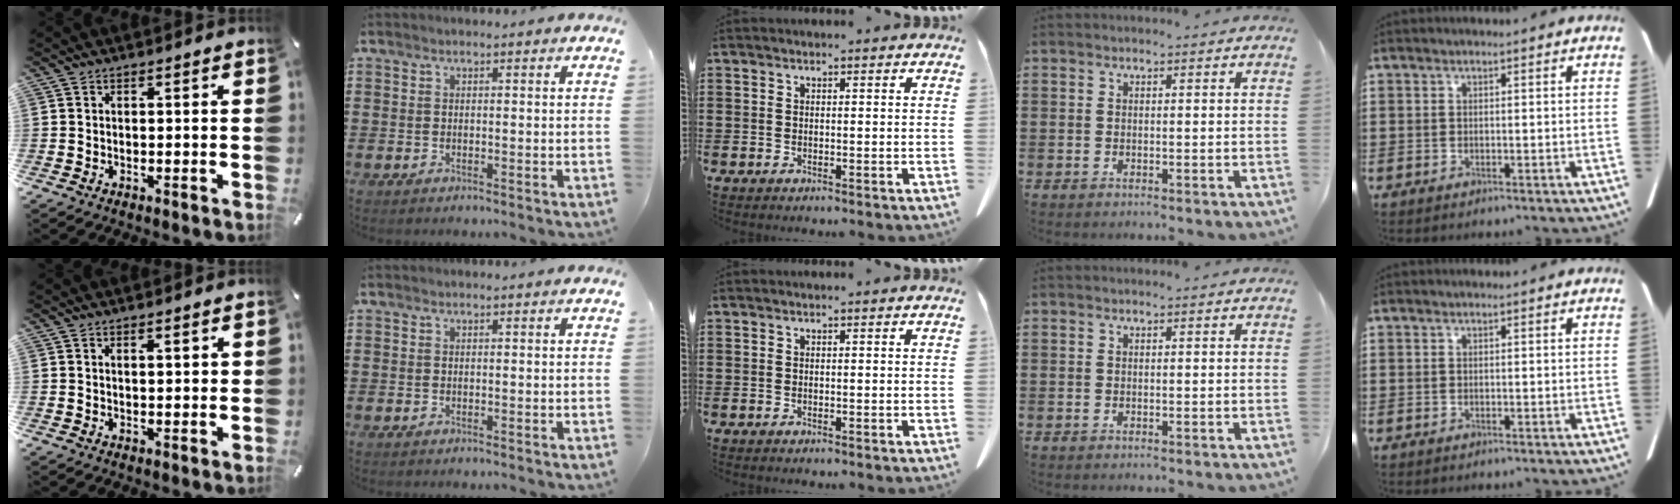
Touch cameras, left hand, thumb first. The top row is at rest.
{"thumb": {"total": 1.2, "force": [0.9, 0.4, 0.8], "torque": [-0.015, 0.001, 0.015]}}